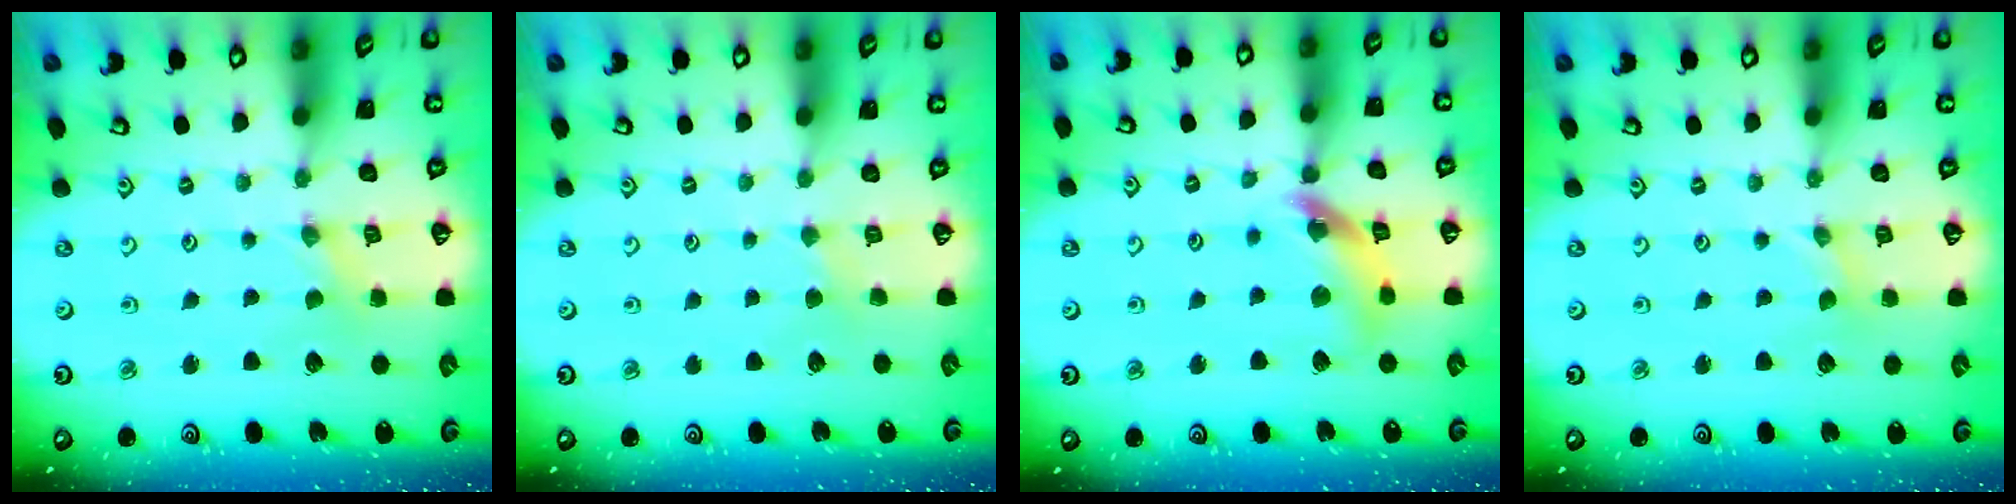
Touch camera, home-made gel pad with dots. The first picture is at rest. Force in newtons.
{"total": 2.2, "press": 2.2, "slide": 0.3}
{"total": 13.3, "press": 13.2, "slide": 1.6}
{"total": 0.0}